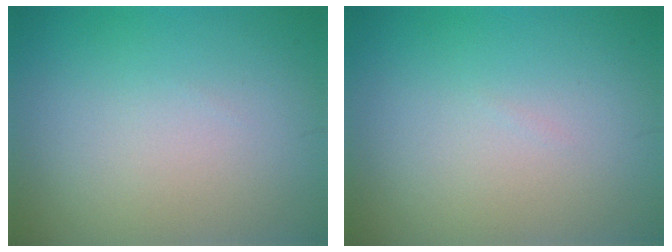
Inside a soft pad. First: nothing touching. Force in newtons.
{"total": 0.0}